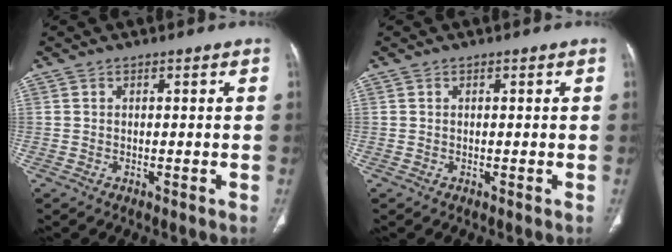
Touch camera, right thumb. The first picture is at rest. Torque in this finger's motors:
{"motor_torque": [0.07, 0.02, 0.02, -0.10, 0.01]}